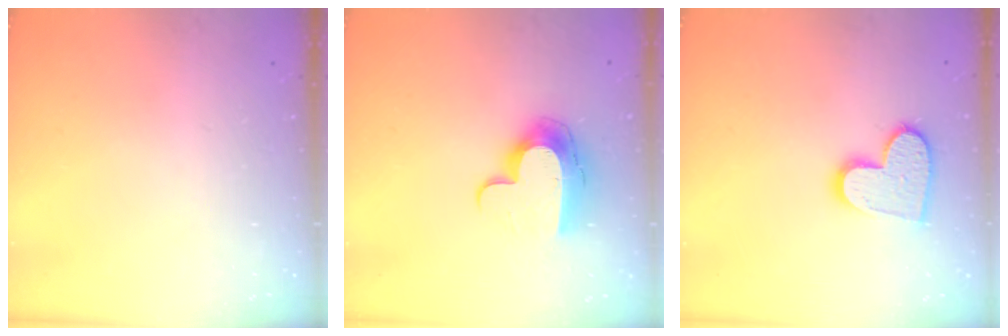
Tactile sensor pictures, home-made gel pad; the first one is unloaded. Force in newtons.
{"total": 12.2, "press": 12.2, "slide": 0.3}
{"total": 12.7, "press": 12.6, "slide": 1.0}